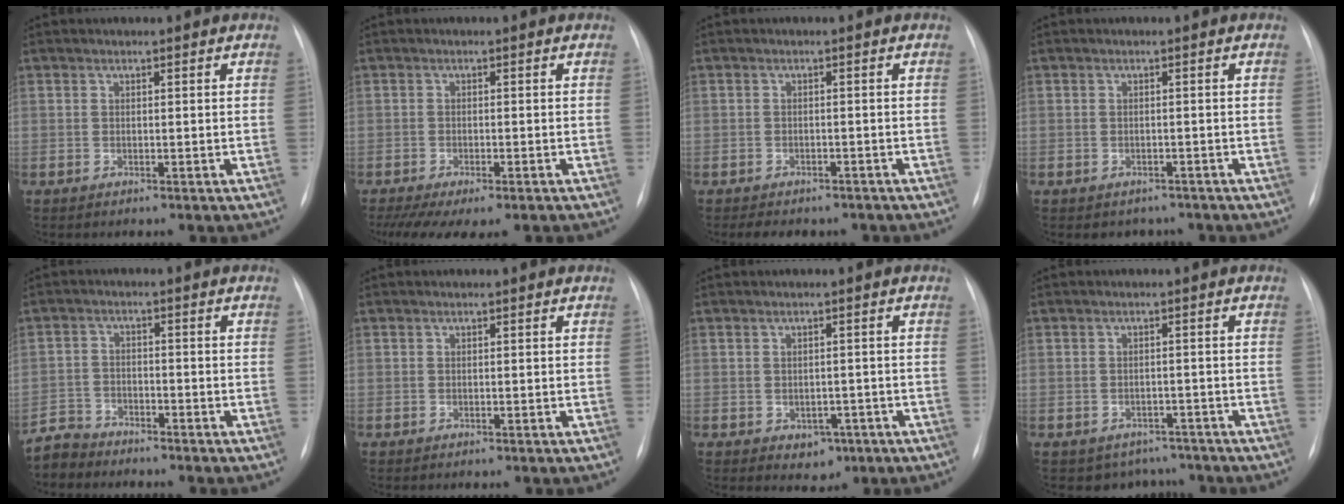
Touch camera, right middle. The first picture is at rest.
{"total": 10.3, "force": [-7.7, 3.1, 6.0], "torque": [-0.097, -0.004, -0.110]}
{"total": 6.3, "force": [-5.1, 3.1, 1.9], "torque": [-0.024, 0.008, -0.059]}
{"total": 2.8, "force": [-2.1, 1.8, 0.0], "torque": [-0.002, 0.012, -0.026]}
{"total": 4.3, "force": [-4.0, 1.1, -0.8], "torque": [0.019, -0.008, -0.080]}
{"total": 0.0}
{"total": 3.3, "force": [-1.4, 2.5, 1.6], "torque": [-0.015, 0.005, -0.007]}
{"total": 5.2, "force": [-4.1, 3.1, 0.2], "torque": [0.009, 0.016, -0.049]}